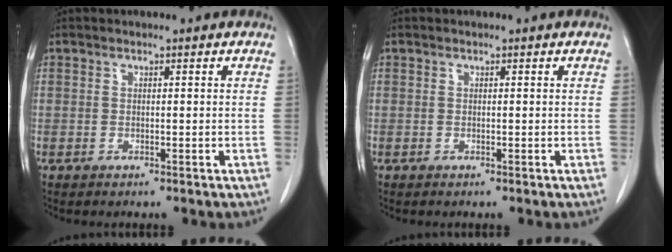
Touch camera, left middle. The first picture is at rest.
{"total": 0.0}